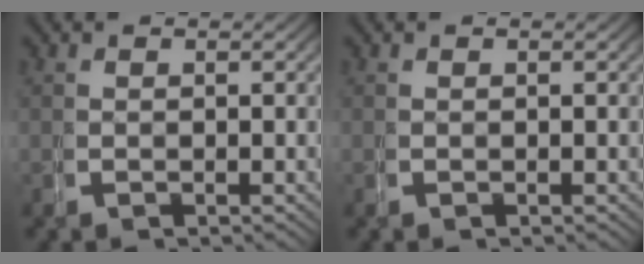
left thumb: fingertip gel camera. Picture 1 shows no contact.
{"total": 0.0}